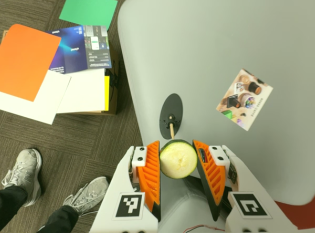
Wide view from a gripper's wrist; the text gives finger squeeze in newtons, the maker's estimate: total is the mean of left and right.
{"total": 9.2, "left": 9.5, "right": 8.9}